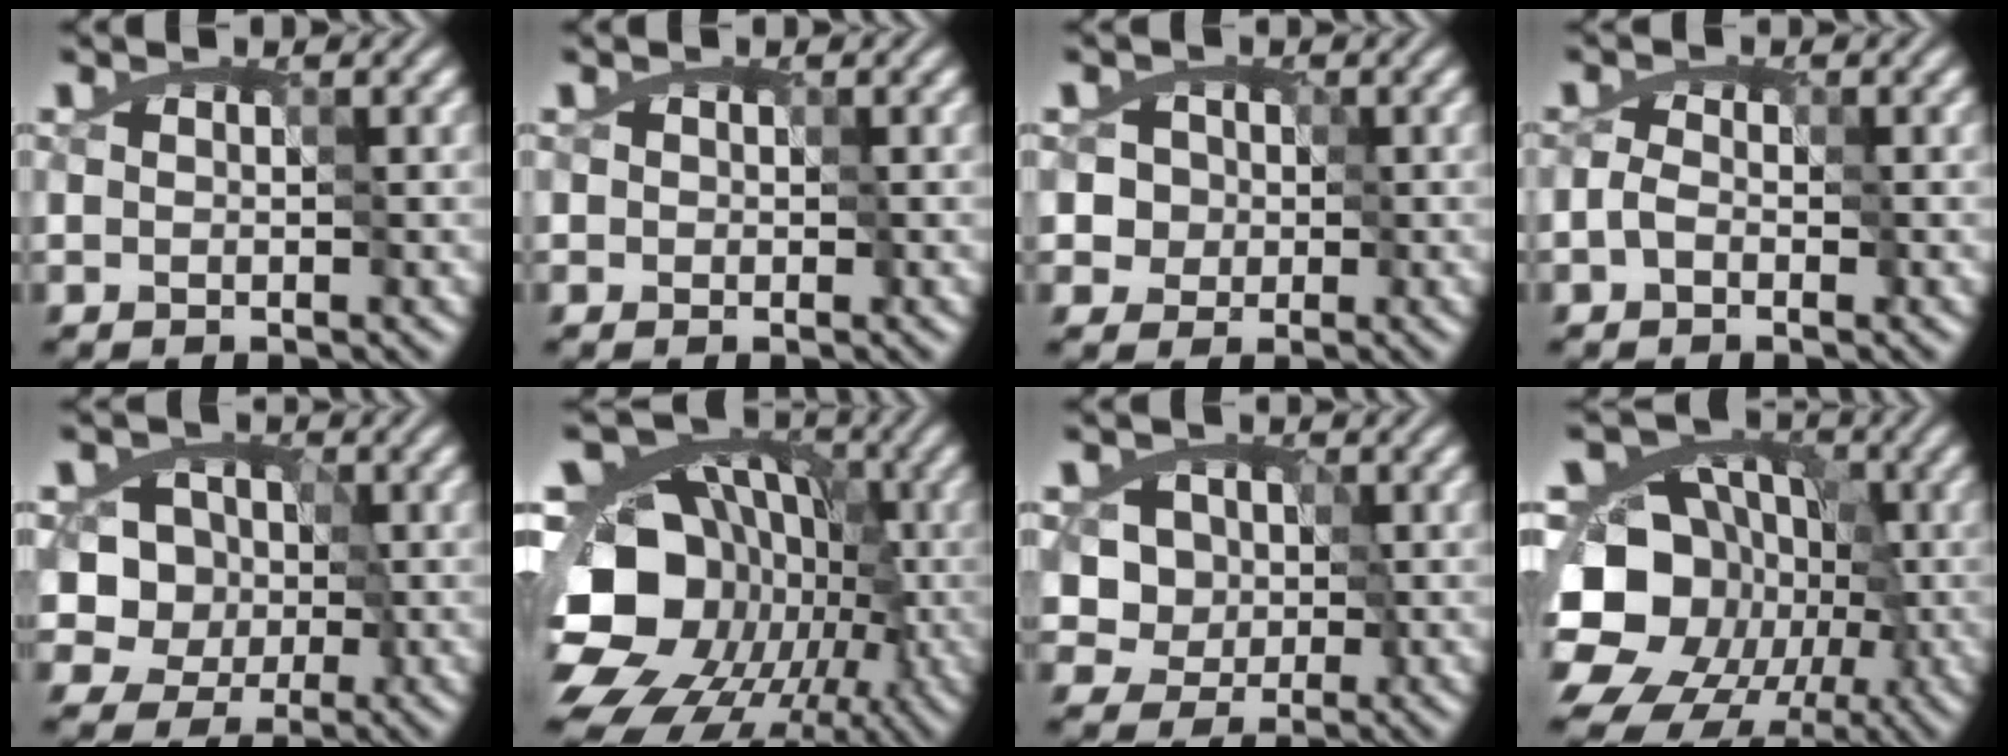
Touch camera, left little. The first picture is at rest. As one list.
[{"total": 0.6, "force": [0.1, 0.5, 0.0], "torque": [-0.006, 0.003, 0.008]}, {"total": 3.3, "force": [-0.1, 3.2, 0.9], "torque": [-0.006, 0.008, -0.003]}, {"total": 2.1, "force": [-1.6, 1.2, 0.8], "torque": [-0.014, 0.002, -0.028]}, {"total": 7.3, "force": [-1.3, 6.5, 3.0], "torque": [-0.036, 0.025, -0.052]}, {"total": 18.4, "force": [-6.1, 15.4, 8.0], "torque": [-0.156, 0.002, -0.121]}, {"total": 6.3, "force": [-0.2, 5.6, 2.9], "torque": [-0.025, 0.013, -0.021]}, {"total": 17.8, "force": [-6.8, 15.2, 6.3], "torque": [-0.122, -0.010, -0.135]}]